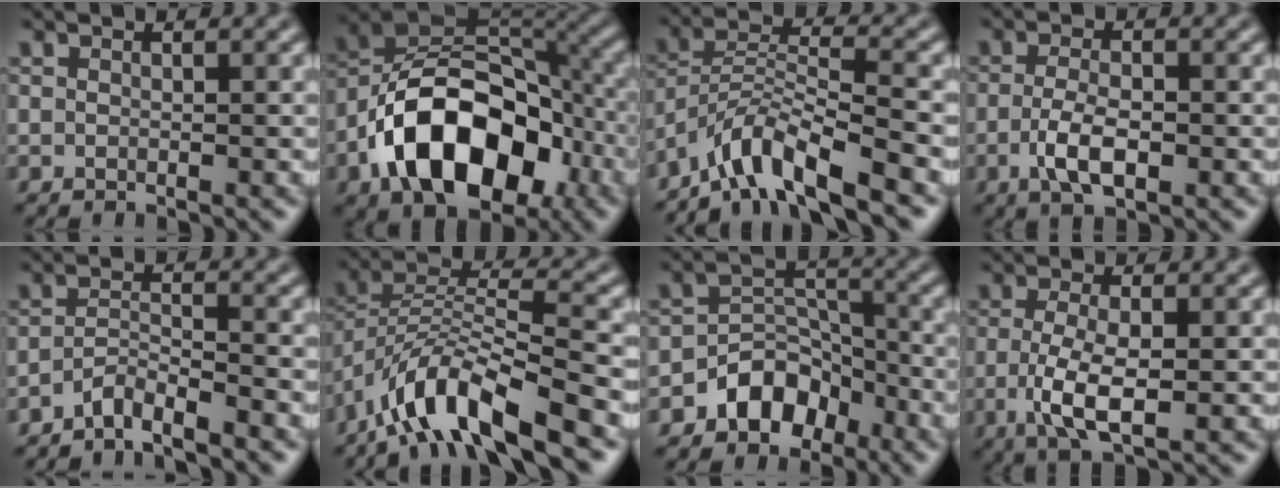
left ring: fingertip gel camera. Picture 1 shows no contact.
{"total": 12.8, "force": [-5.4, 7.6, 8.8], "torque": [-0.144, 0.001, -0.100]}
{"total": 7.2, "force": [-5.7, 1.3, 4.3], "torque": [-0.072, 0.004, -0.112]}
{"total": 3.6, "force": [-1.1, 1.6, 3.1], "torque": [-0.066, -0.006, -0.022]}
{"total": 2.8, "force": [-2.6, 0.2, 1.2], "torque": [-0.022, 0.004, -0.056]}
{"total": 9.5, "force": [-6.4, 2.3, 6.6], "torque": [-0.113, 0.007, -0.126]}
{"total": 4.7, "force": [-2.9, 3.2, 1.8], "torque": [-0.017, 0.009, -0.052]}
{"total": 4.7, "force": [-0.9, 1.7, 4.3], "torque": [-0.097, -0.009, -0.018]}